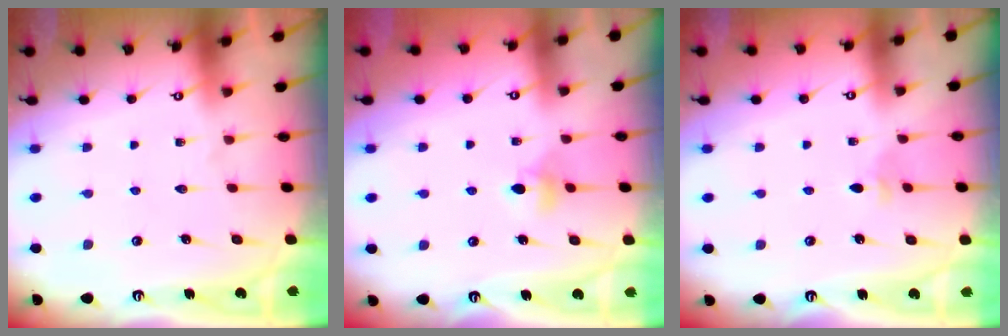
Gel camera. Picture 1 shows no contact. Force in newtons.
{"total": 4.9, "press": 4.8, "slide": 1.0}
{"total": 2.3, "press": 2.2, "slide": 0.8}